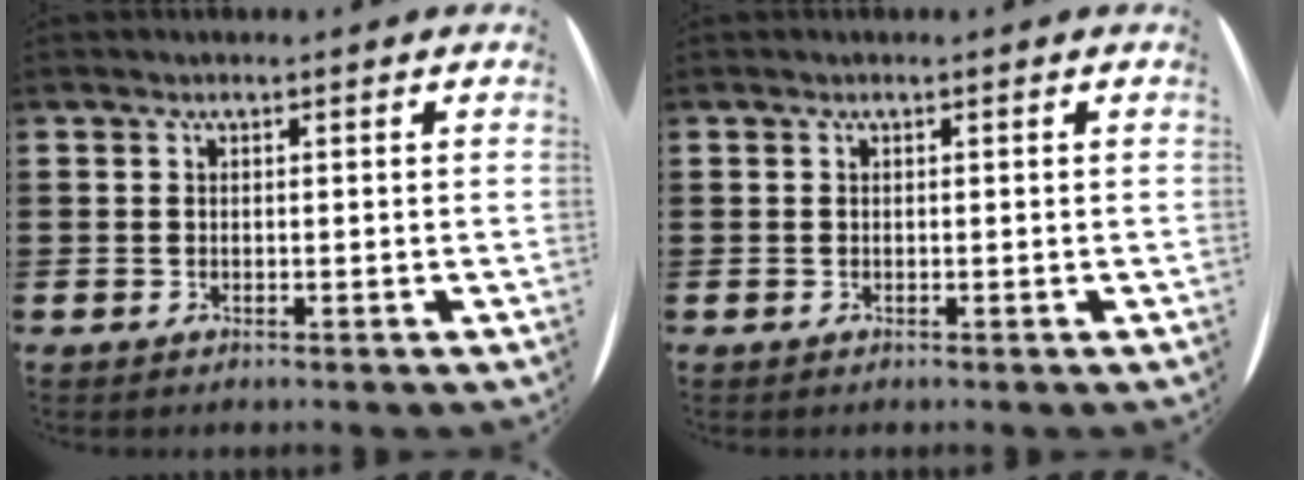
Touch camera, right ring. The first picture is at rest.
{"total": 0.0}